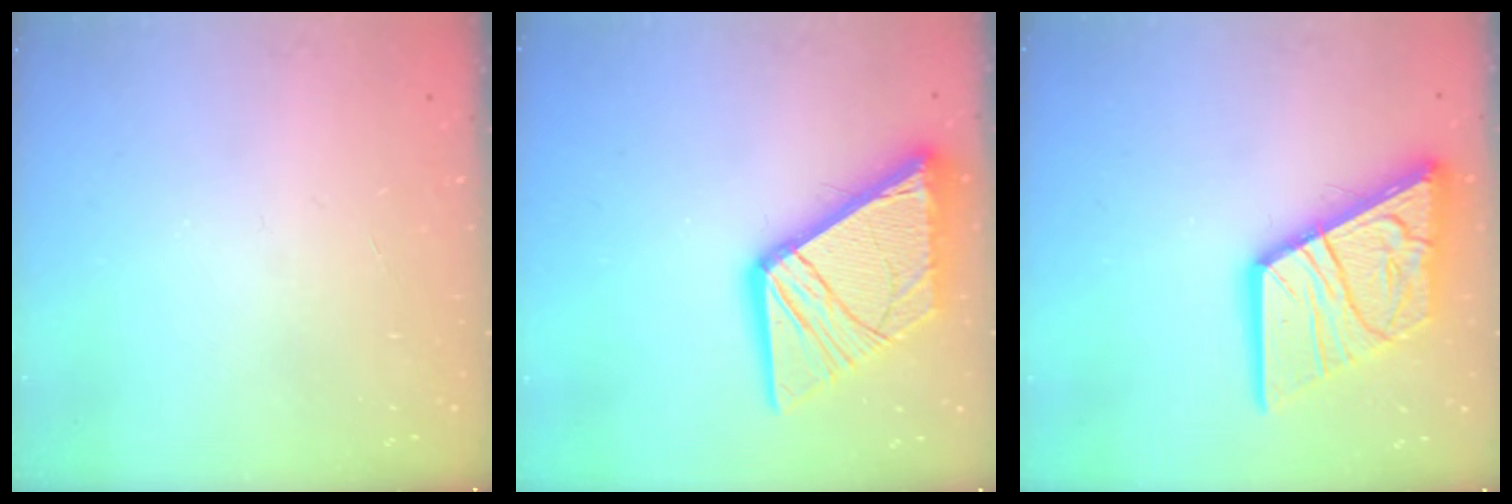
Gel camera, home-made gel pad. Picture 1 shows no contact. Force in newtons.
{"total": 20.3, "press": 20.2, "slide": 2.4}
{"total": 21.2, "press": 21.1, "slide": 2.4}